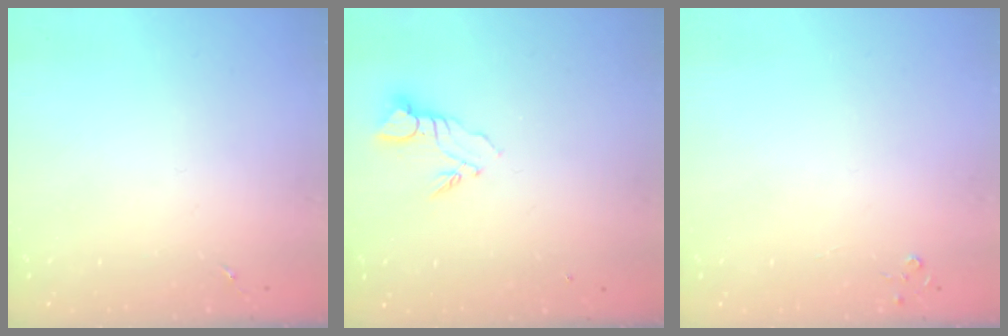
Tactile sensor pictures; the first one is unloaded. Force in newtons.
{"total": 4.2, "press": 4.2, "slide": 0.1}
{"total": 2.7, "press": 2.7, "slide": 0.3}